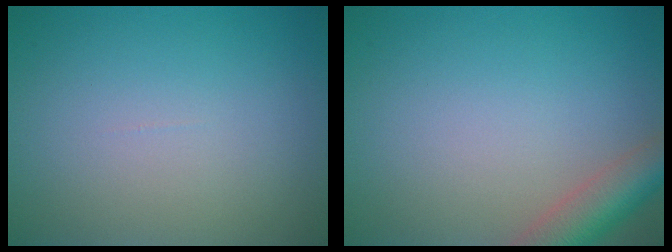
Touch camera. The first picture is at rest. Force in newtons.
{"total": 4.7, "press": 4.7, "slide": 0.4}